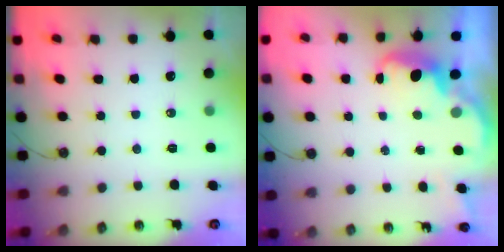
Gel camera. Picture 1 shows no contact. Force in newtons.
{"total": 1.9, "press": 1.9, "slide": 0.5}